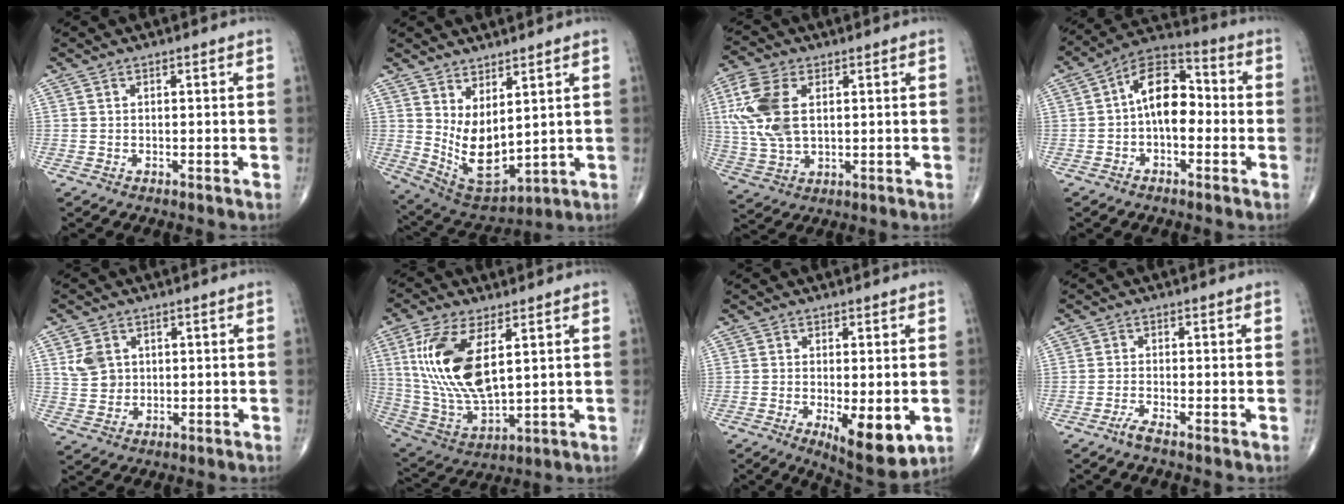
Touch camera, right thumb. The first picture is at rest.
{"total": 10.9, "force": [2.7, 5.3, 9.1], "torque": [-0.146, -0.038, 0.077]}
{"total": 12.6, "force": [2.6, 7.3, 9.9], "torque": [-0.227, 0.000, 0.055]}
{"total": 11.3, "force": [-0.7, 6.8, 9.1], "torque": [-0.123, 0.036, -0.028]}
{"total": 5.1, "force": [1.6, 4.1, 2.5], "torque": [-0.033, -0.004, 0.037]}
{"total": 17.6, "force": [4.6, 7.9, 15.0], "torque": [-0.305, -0.022, 0.100]}
{"total": 9.9, "force": [-2.6, 3.6, 8.9], "torque": [-0.127, -0.022, -0.031]}
{"total": 1.8, "force": [-1.5, -0.1, 1.1], "torque": [-0.036, 0.000, -0.033]}